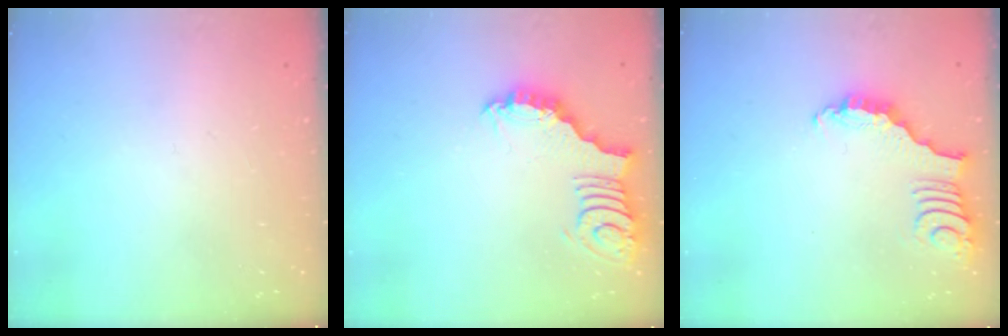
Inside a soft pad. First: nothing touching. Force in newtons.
{"total": 3.1, "press": 3.0, "slide": 0.3}
{"total": 2.8, "press": 2.8, "slide": 0.4}